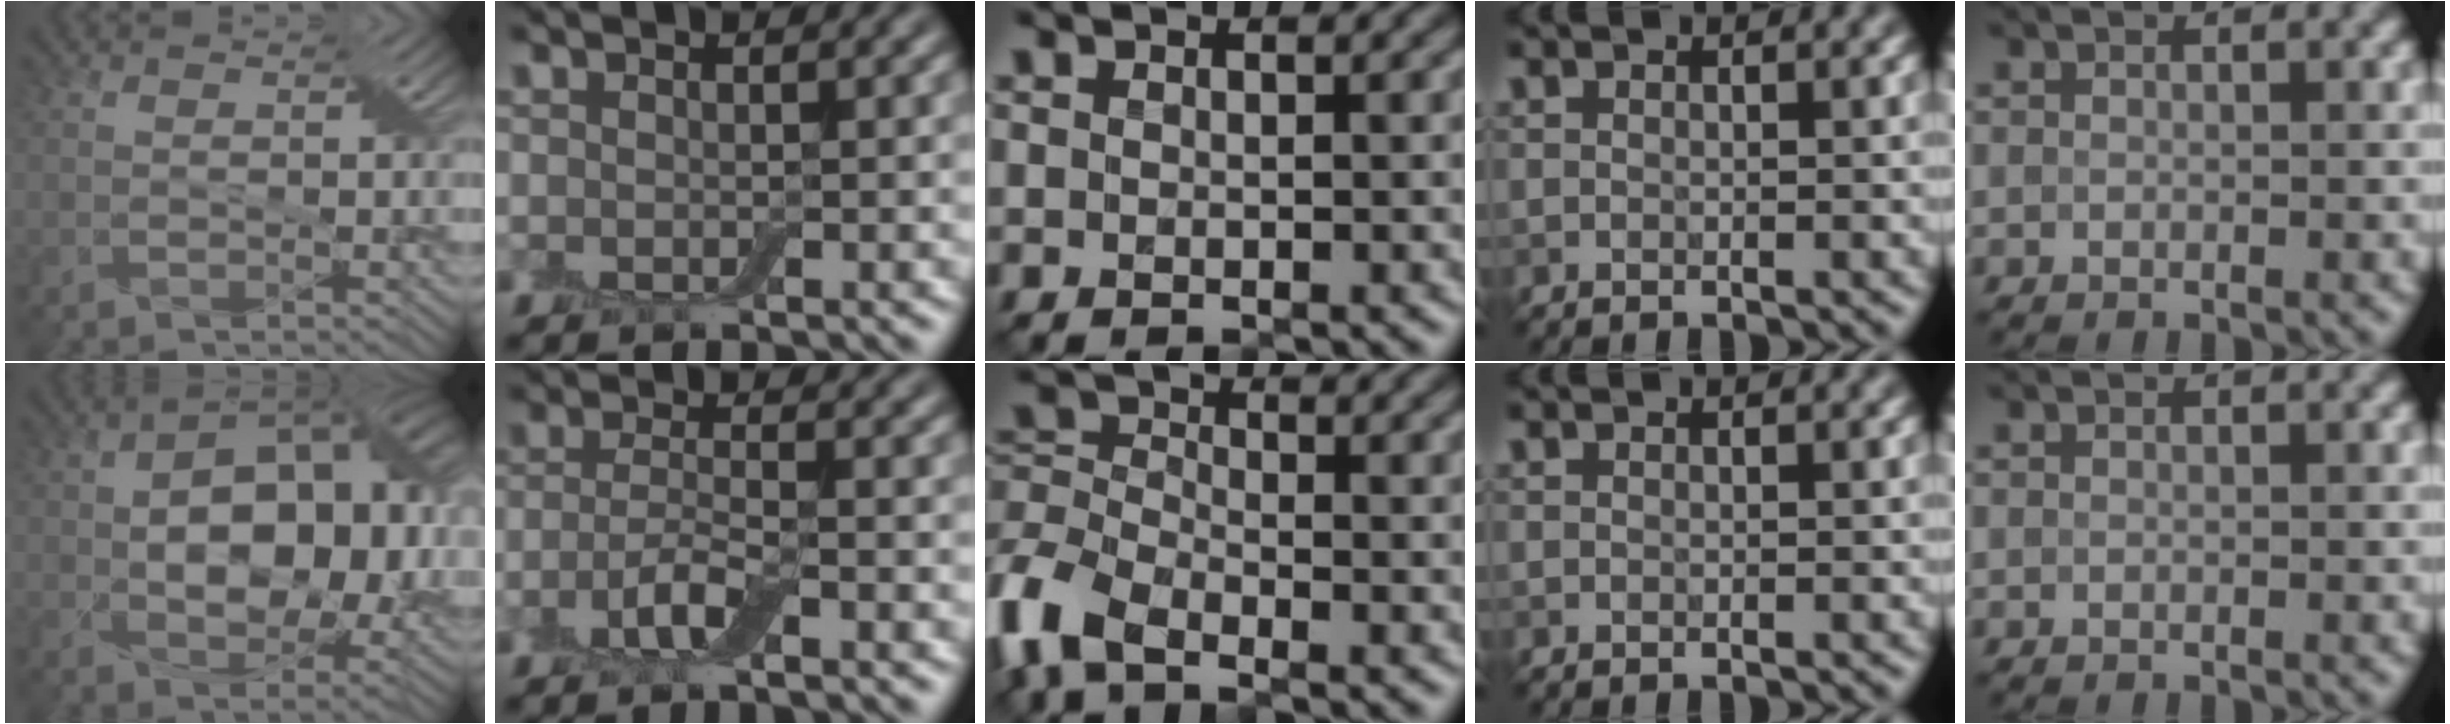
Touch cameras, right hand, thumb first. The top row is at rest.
{"thumb": {"total": 14.9, "force": [0.8, 9.3, 11.7], "torque": [-0.158, 0.009, 0.019]}, "index": {"total": 2.9, "force": [-1.4, 0.7, 2.4], "torque": [-0.053, 0.003, -0.034]}, "middle": {"total": 6.5, "force": [-4.0, 3.1, 4.0], "torque": [-0.097, -0.003, -0.096]}}